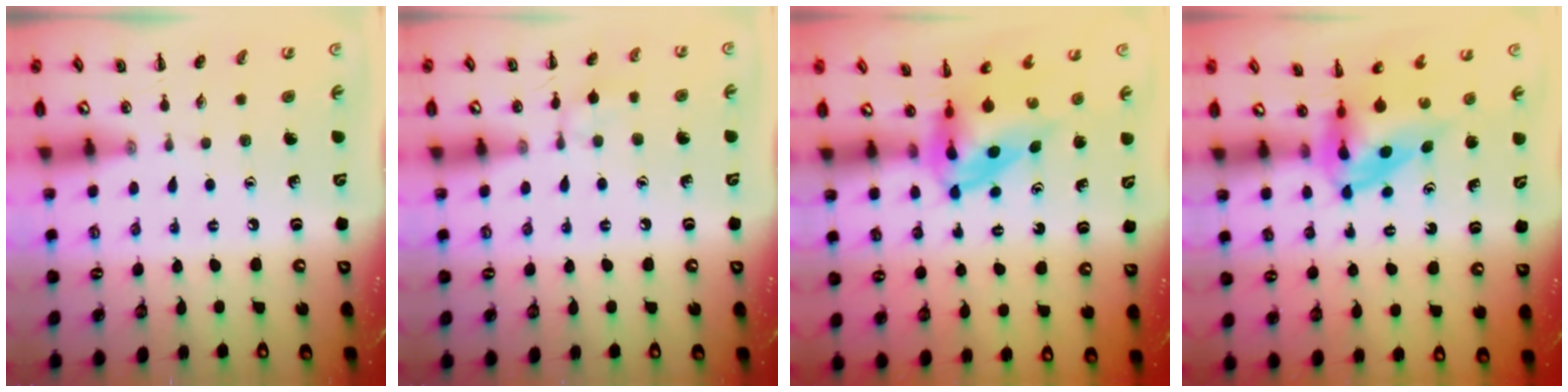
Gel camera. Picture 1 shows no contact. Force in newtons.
{"total": 6.6, "press": 6.4, "slide": 1.9}
{"total": 3.8, "press": 3.7, "slide": 0.8}
{"total": 3.8, "press": 3.7, "slide": 0.8}